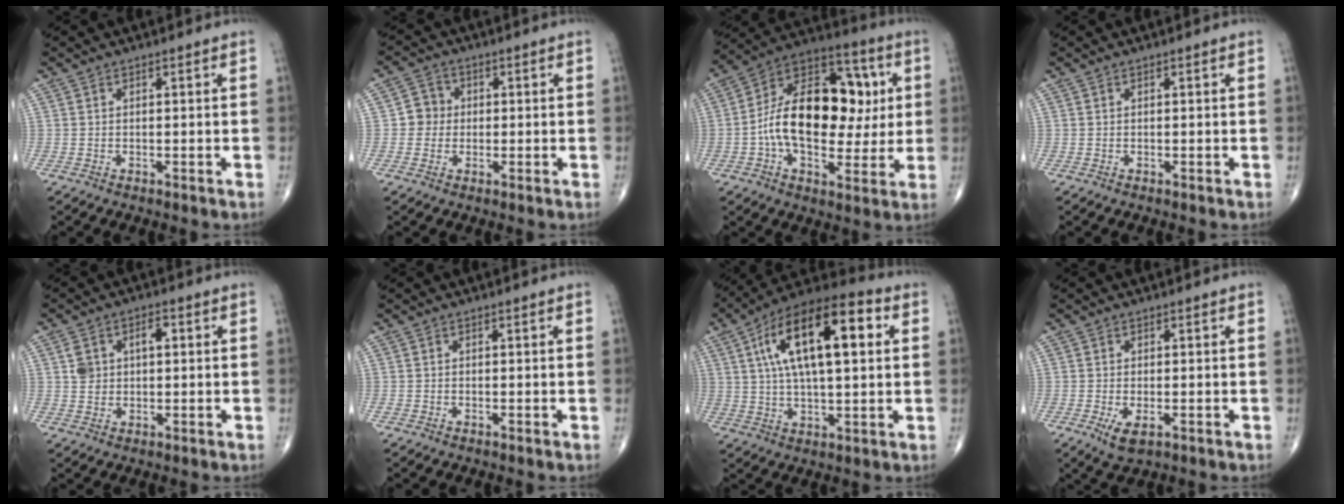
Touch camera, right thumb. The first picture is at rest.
{"total": 4.1, "force": [-0.1, 4.0, 1.1], "torque": [0.009, 0.009, -0.009]}
{"total": 22.9, "force": [1.2, 13.7, 18.3], "torque": [-0.270, 0.026, 0.013]}
{"total": 0.0}
{"total": 5.8, "force": [1.3, 4.0, 4.1], "torque": [-0.058, 0.012, 0.023]}
{"total": 0.0}
{"total": 20.9, "force": [5.6, 8.5, 18.2], "torque": [-0.299, 0.018, 0.081]}
{"total": 3.8, "force": [-1.3, 1.7, 3.1], "torque": [-0.060, -0.009, -0.019]}